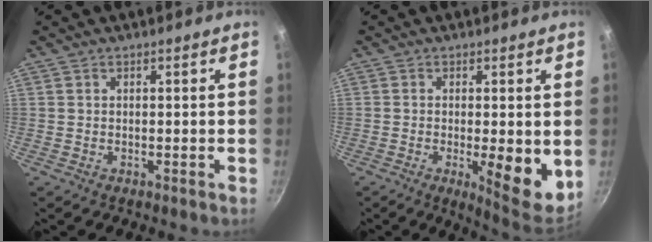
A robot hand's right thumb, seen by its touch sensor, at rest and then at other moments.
{"total": 10.0, "force": [-1.3, 2.9, 9.4], "torque": [-0.116, -0.019, -0.011]}